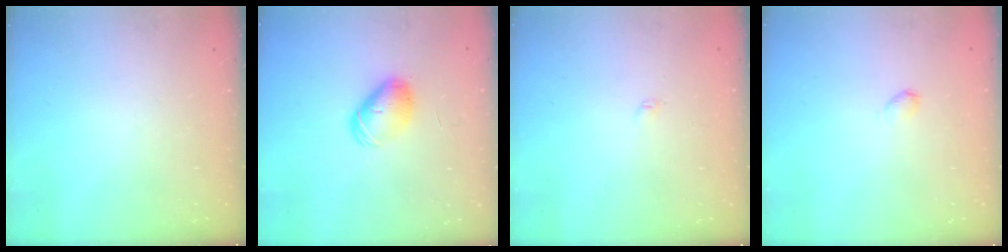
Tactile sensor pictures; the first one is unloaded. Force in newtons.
{"total": 8.2, "press": 8.1, "slide": 0.9}
{"total": 2.1, "press": 2.0, "slide": 0.3}
{"total": 2.2, "press": 2.2, "slide": 0.4}